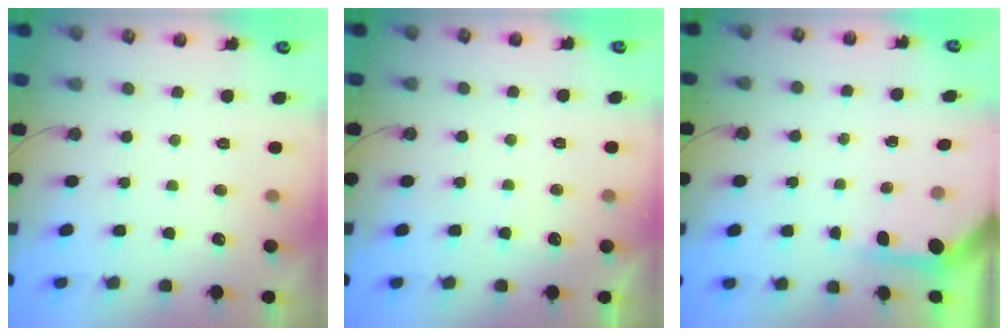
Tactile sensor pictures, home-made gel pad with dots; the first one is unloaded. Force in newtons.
{"total": 2.2, "press": 2.2, "slide": 0.3}
{"total": 3.5, "press": 3.5, "slide": 0.3}